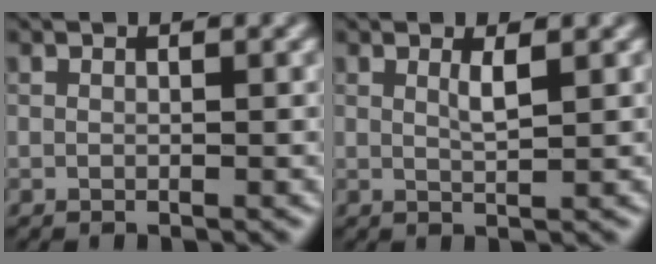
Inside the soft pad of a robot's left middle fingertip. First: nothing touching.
{"total": 1.3, "force": [0.6, 0.1, 1.1], "torque": [-0.023, -0.002, 0.009]}